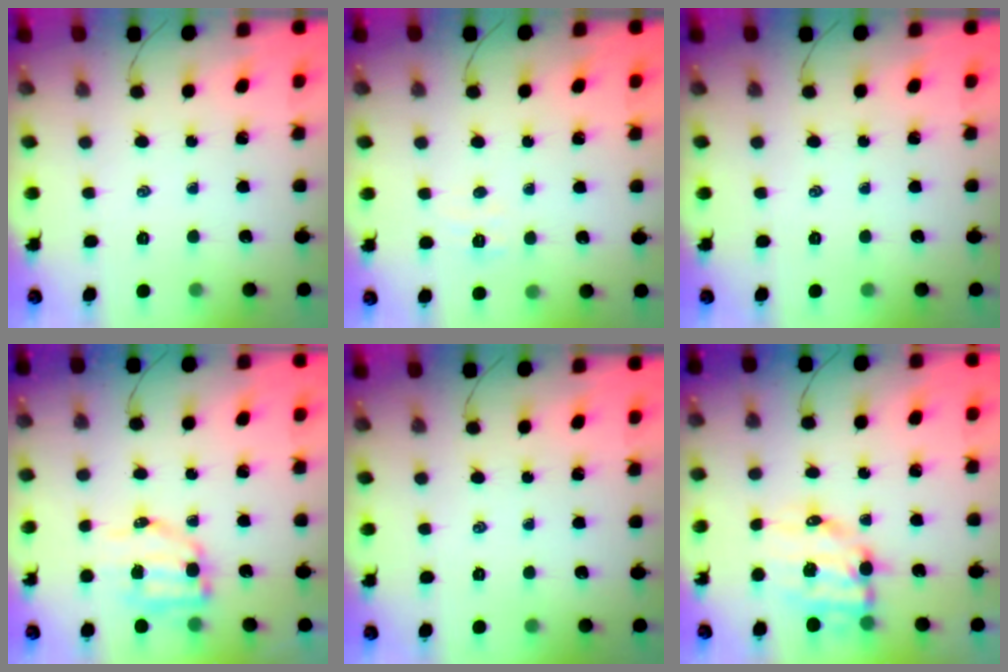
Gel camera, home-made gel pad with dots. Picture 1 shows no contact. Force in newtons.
{"total": 3.6, "press": 3.4, "slide": 1.2}
{"total": 0.0}
{"total": 7.6, "press": 7.5, "slide": 1.2}
{"total": 0.0}
{"total": 9.2, "press": 9.0, "slide": 2.1}